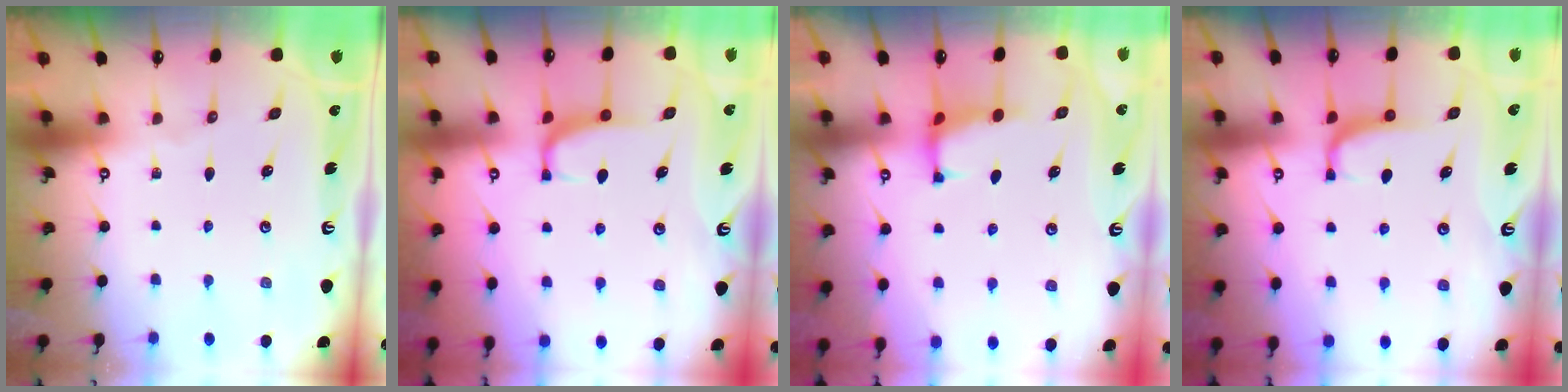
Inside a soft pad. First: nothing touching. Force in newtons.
{"total": 2.4, "press": 2.3, "slide": 0.7}
{"total": 2.2, "press": 2.2, "slide": 0.5}
{"total": 0.8, "press": 0.7, "slide": 0.4}